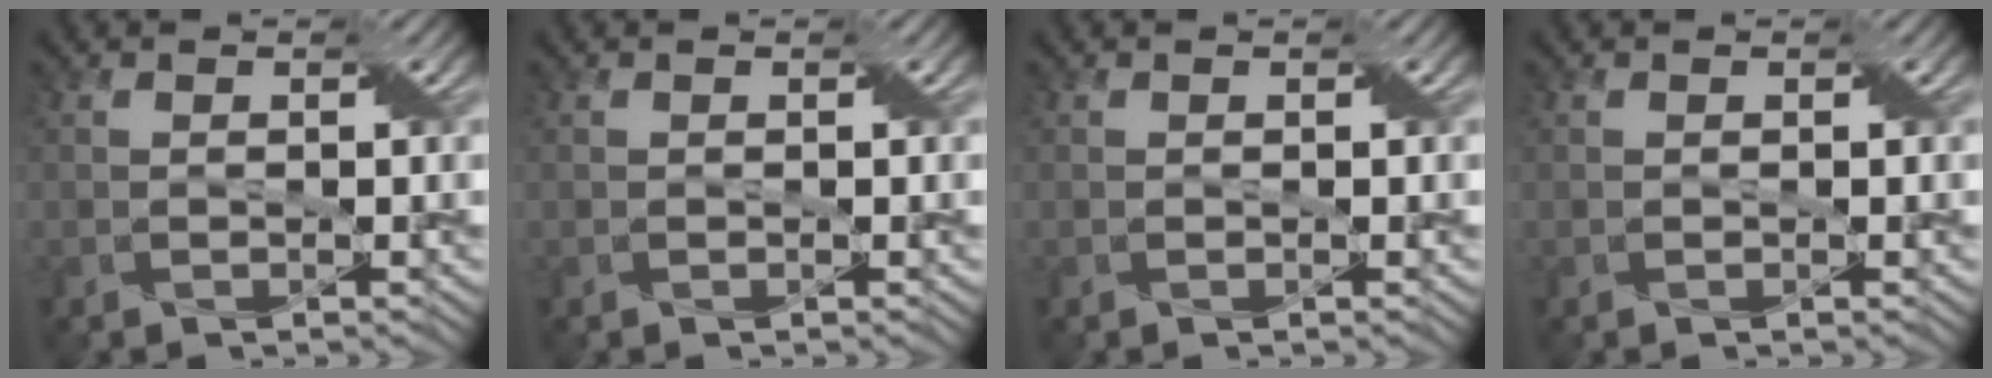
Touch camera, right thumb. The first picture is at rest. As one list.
[{"total": 0.0}, {"total": 0.0}, {"total": 0.0}]